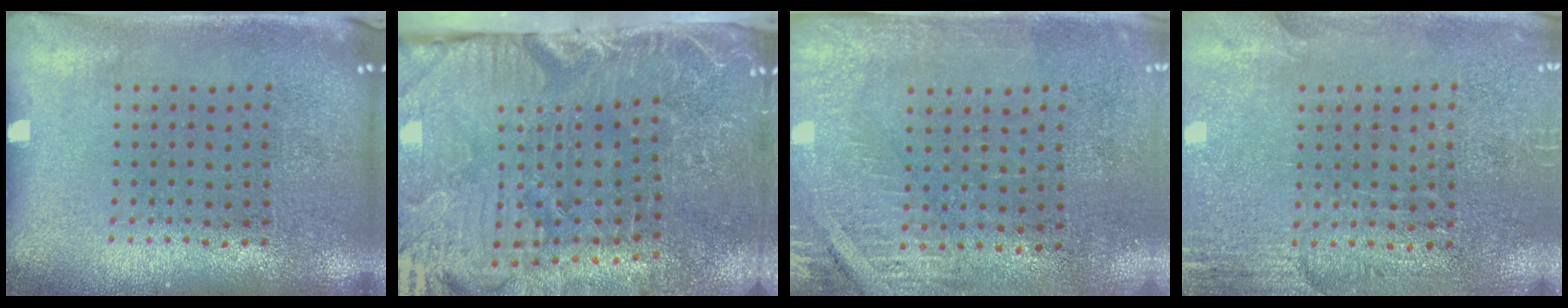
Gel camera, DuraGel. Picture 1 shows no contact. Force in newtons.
{"total": 4.4, "press": 4.1, "slide": 1.4}
{"total": 2.9, "press": 2.5, "slide": 1.4}
{"total": 2.8, "press": 2.5, "slide": 1.2}